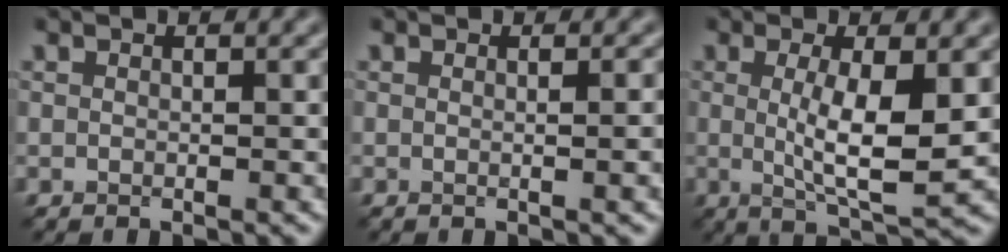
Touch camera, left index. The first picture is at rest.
{"total": 2.7, "force": [0.0, 1.0, 2.5], "torque": [-0.016, 0.004, -0.004]}
{"total": 5.8, "force": [0.3, 1.3, 5.7], "torque": [-0.100, -0.010, 0.008]}